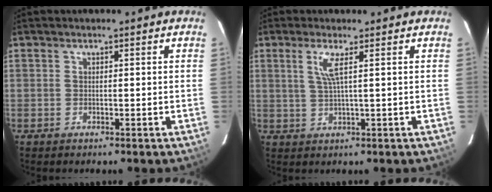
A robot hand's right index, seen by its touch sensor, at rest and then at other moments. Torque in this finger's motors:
{"motor_torque": [0.11, 0.03, 0.14, 0.05]}